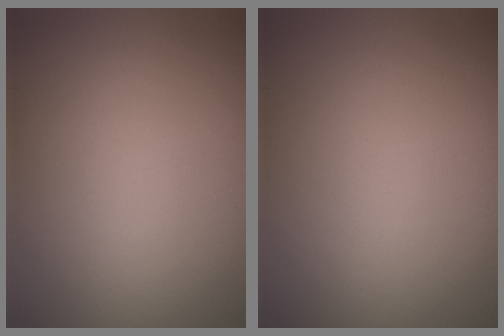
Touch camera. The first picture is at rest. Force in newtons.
{"total": 0.0}